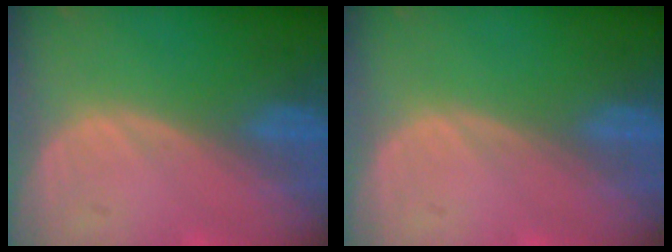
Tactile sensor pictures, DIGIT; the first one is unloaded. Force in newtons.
{"total": 0.0}